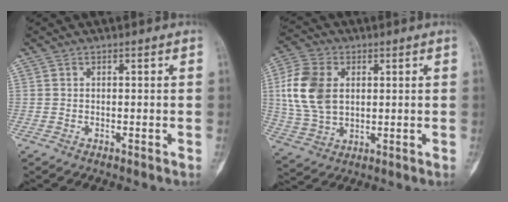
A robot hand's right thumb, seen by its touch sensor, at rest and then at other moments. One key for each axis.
{"total": 13.1, "fx": 2.2, "fy": 9.0, "fz": 9.2, "tx": -0.183, "ty": 0.000, "tz": 0.044}